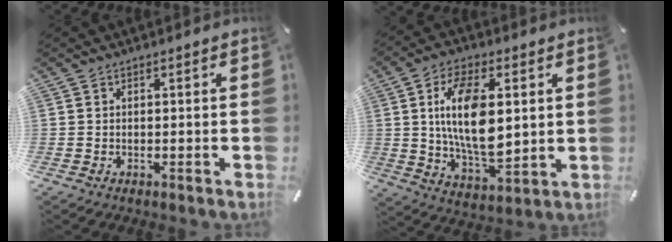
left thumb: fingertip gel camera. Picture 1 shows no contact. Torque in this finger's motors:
{"motor_torque": [2.53, 2.48, 2.23, -0.30, 0.28]}